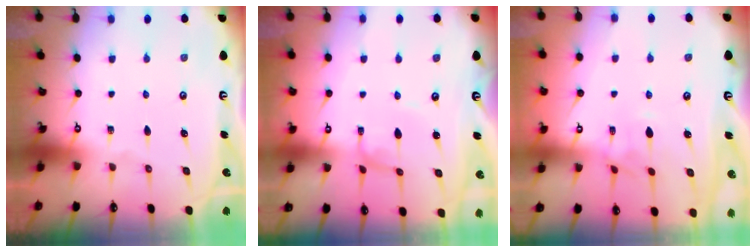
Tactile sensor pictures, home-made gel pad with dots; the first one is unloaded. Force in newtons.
{"total": 1.9, "press": 1.9, "slide": 0.0}
{"total": 1.2, "press": 0.9, "slide": 0.8}